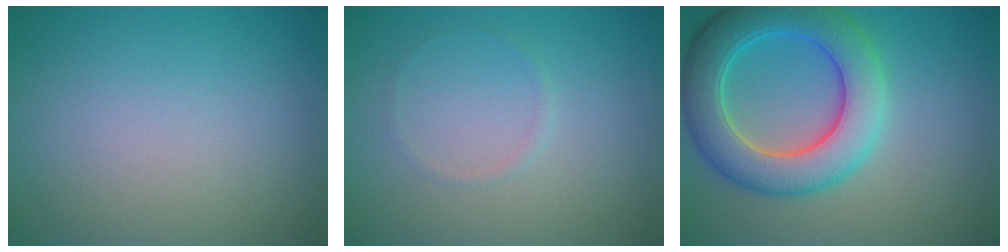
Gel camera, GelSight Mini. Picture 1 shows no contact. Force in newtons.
{"total": 0.6, "press": 0.6, "slide": 0.0}
{"total": 7.9, "press": 7.9, "slide": 0.3}